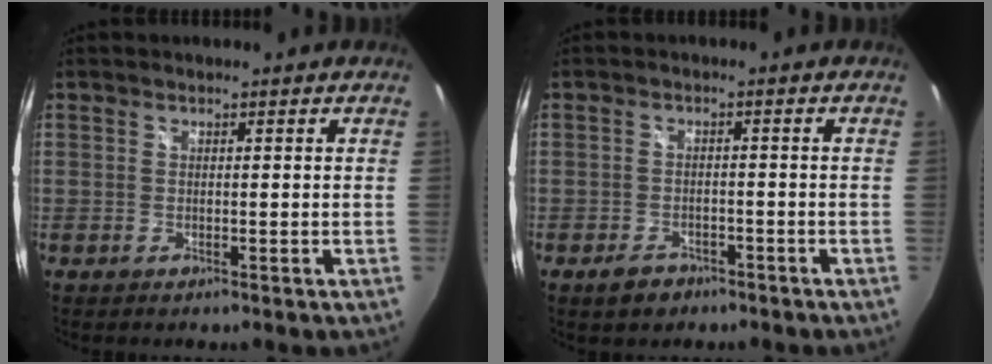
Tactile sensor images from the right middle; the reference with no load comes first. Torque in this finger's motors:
{"motor_torque": [0.30, -0.27, 0.01, 0.01]}